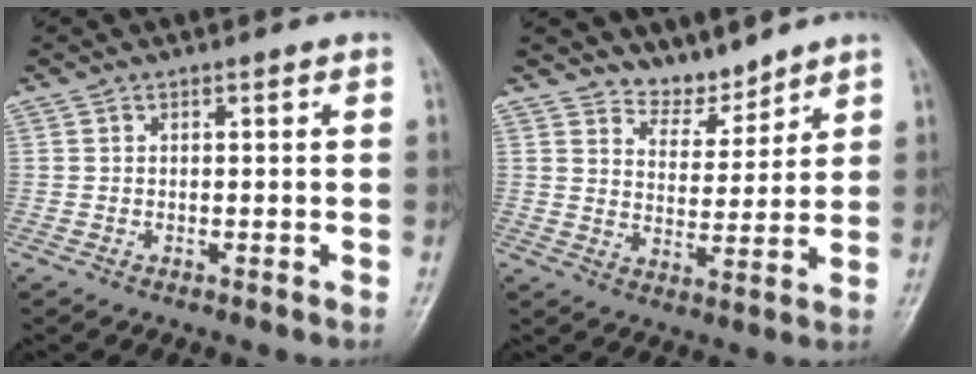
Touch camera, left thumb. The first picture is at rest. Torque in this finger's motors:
{"motor_torque": [0.07, -0.17, -0.13, 0.04, 0.04]}